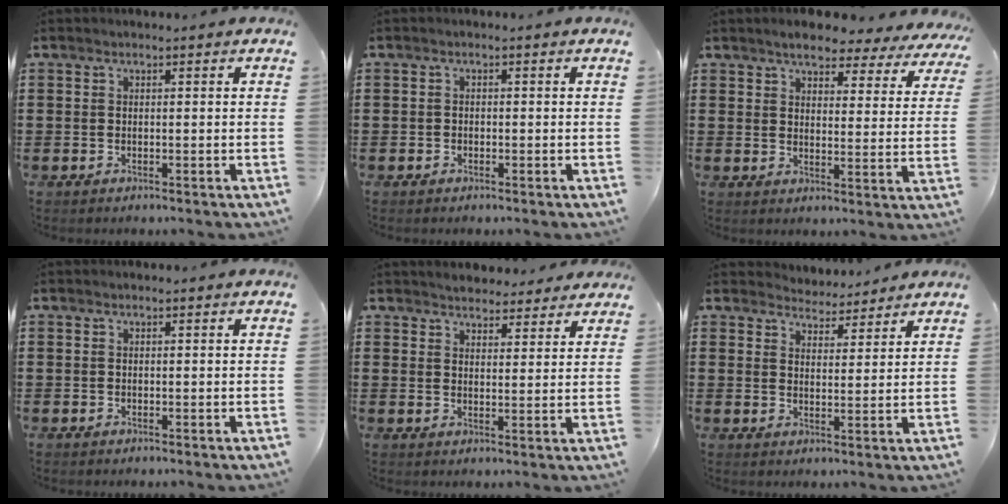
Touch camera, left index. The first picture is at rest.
{"total": 0.8, "force": [-0.4, 0.6, 0.2], "torque": [-0.006, 0.001, -0.010]}
{"total": 5.5, "force": [5.1, 1.0, 1.9], "torque": [-0.049, -0.024, 0.088]}
{"total": 0.0}
{"total": 3.3, "force": [3.3, 0.6, -0.1], "torque": [-0.010, -0.011, 0.060]}
{"total": 3.9, "force": [3.9, 0.6, -0.1], "torque": [-0.014, -0.016, 0.071]}